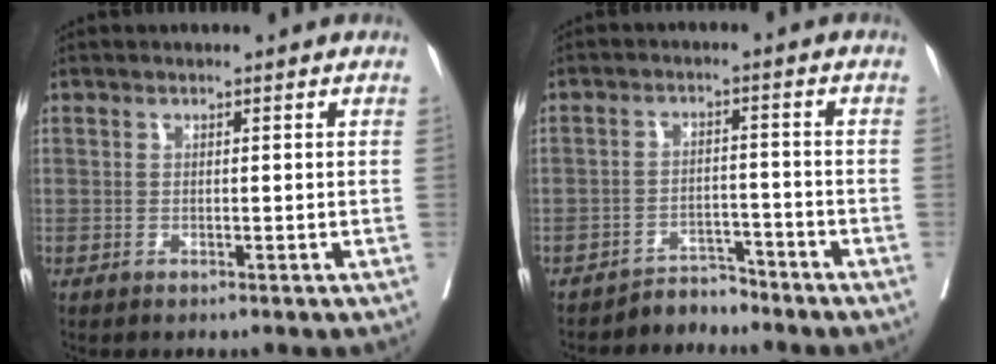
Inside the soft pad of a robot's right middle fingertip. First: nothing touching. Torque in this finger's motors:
{"motor_torque": [-0.06, -0.14, -0.09, -0.01]}